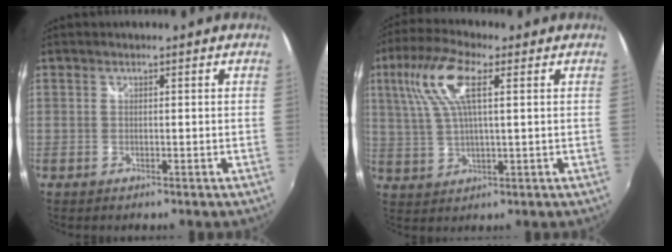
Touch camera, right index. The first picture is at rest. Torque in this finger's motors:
{"motor_torque": [0.92, 0.10, 0.44, 0.10]}